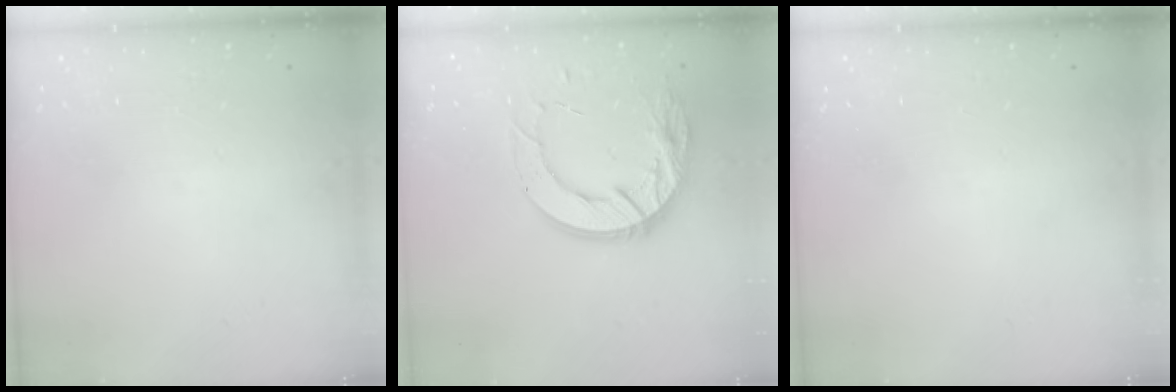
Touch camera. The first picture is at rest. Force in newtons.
{"total": 15.6, "press": 15.5, "slide": 1.4}
{"total": 0.0}